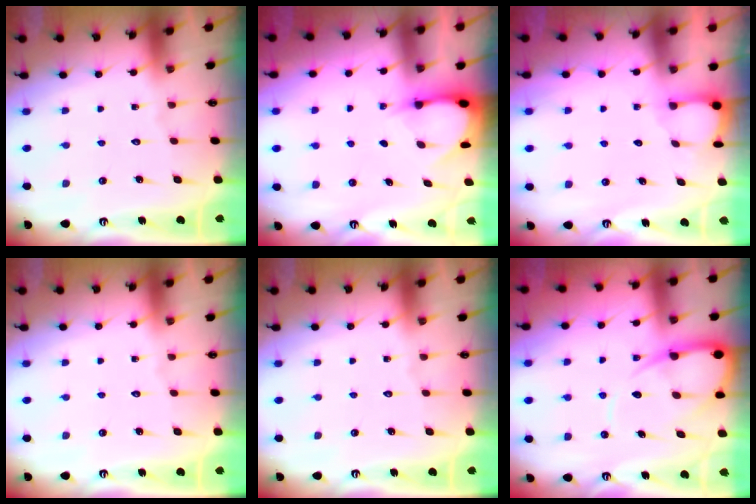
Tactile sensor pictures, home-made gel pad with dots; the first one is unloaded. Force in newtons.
{"total": 3.2, "press": 3.2, "slide": 0.3}
{"total": 2.0, "press": 2.0, "slide": 0.2}
{"total": 0.0}
{"total": 0.0}
{"total": 10.4, "press": 10.4, "slide": 1.1}